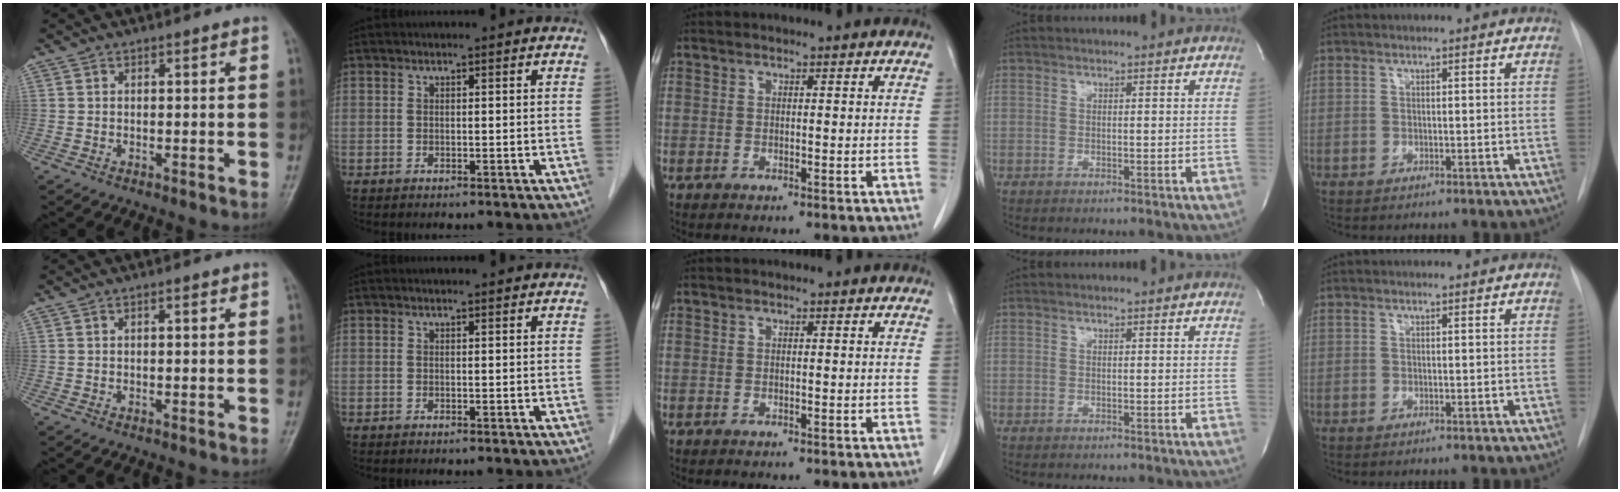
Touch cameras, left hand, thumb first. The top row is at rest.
{"thumb": {"total": 0.9, "force": [0.4, 0.3, 0.8], "torque": [-0.011, 0.002, 0.004]}, "index": {"total": 1.1, "force": [1.1, 0.1, 0.1], "torque": [-0.011, 0.003, 0.014]}}